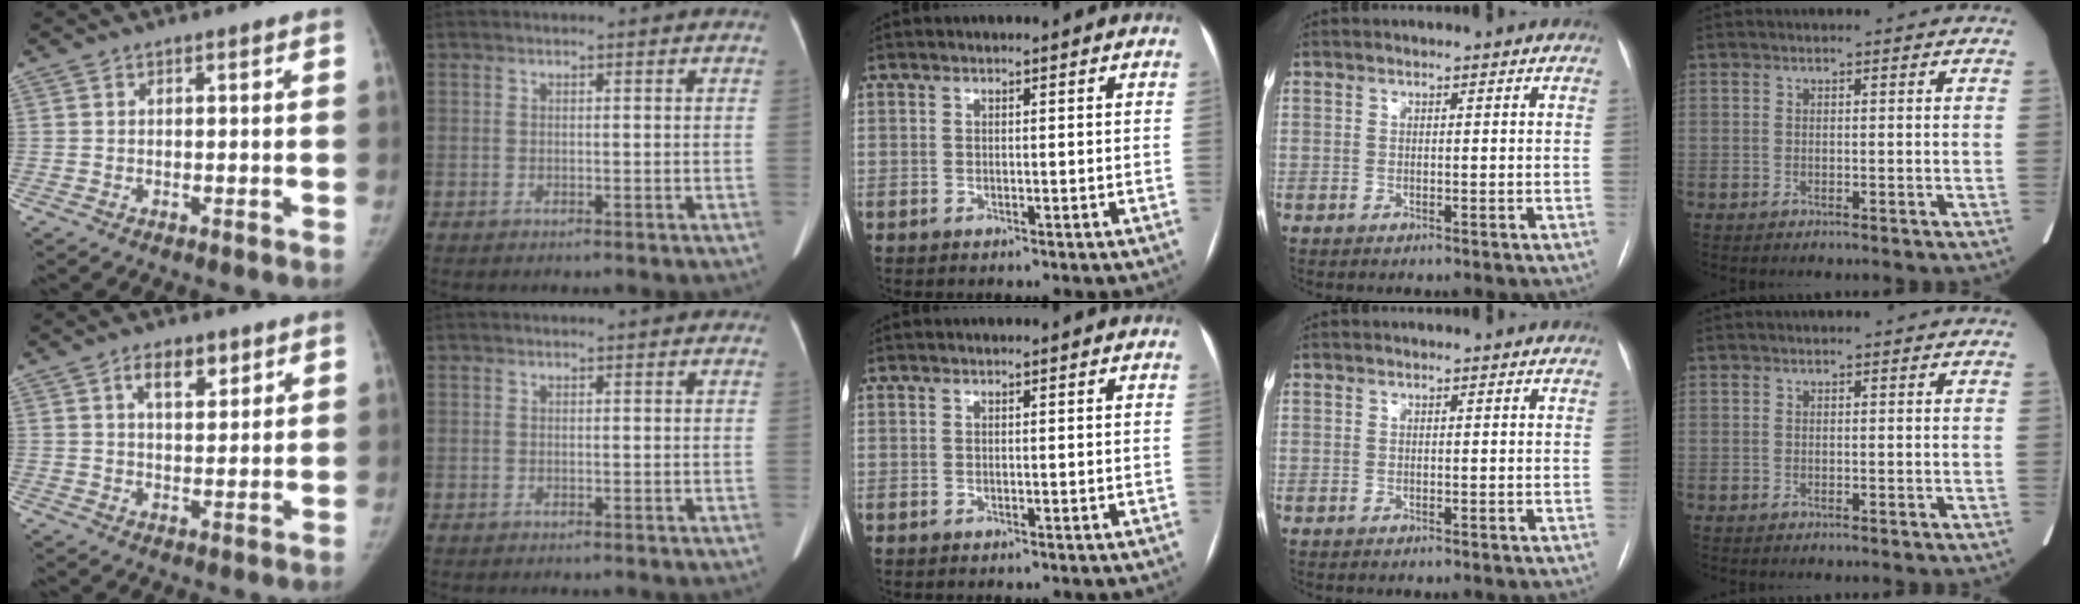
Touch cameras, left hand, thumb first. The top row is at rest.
{"thumb": {"total": 6.2, "force": [3.3, 3.2, 4.2], "torque": [-0.046, -0.017, 0.052]}, "index": {"total": 0.6, "force": [0.3, 0.4, 0.3], "torque": [-0.003, 0.007, -0.001]}}